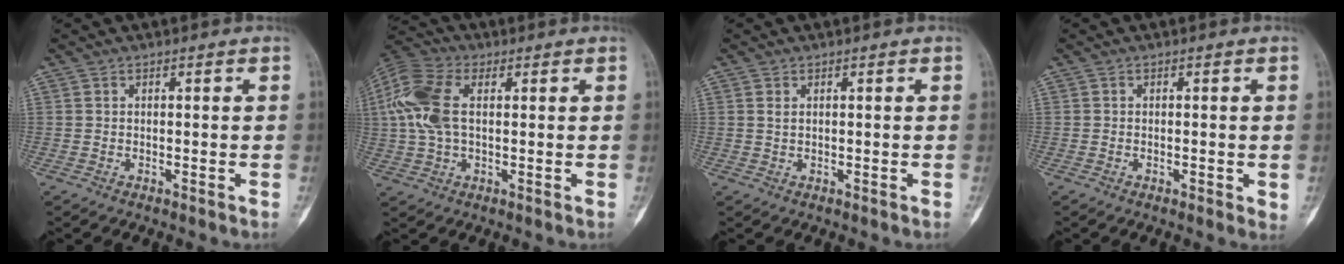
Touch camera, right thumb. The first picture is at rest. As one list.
[{"total": 12.7, "force": [2.3, 7.3, 10.1], "torque": [-0.240, 0.021, 0.042]}, {"total": 0.9, "force": [0.4, 0.5, 0.6], "torque": [-0.010, 0.001, 0.011]}, {"total": 1.9, "force": [-0.3, 0.7, 1.7], "torque": [-0.024, -0.004, -0.002]}]